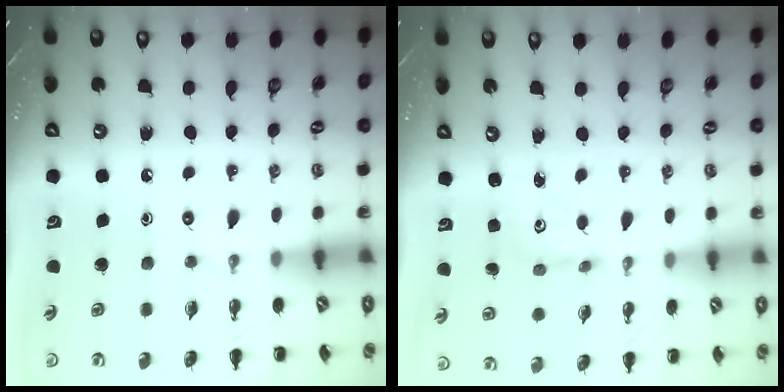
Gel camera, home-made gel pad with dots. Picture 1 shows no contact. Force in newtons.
{"total": 2.4, "press": 2.3, "slide": 0.8}